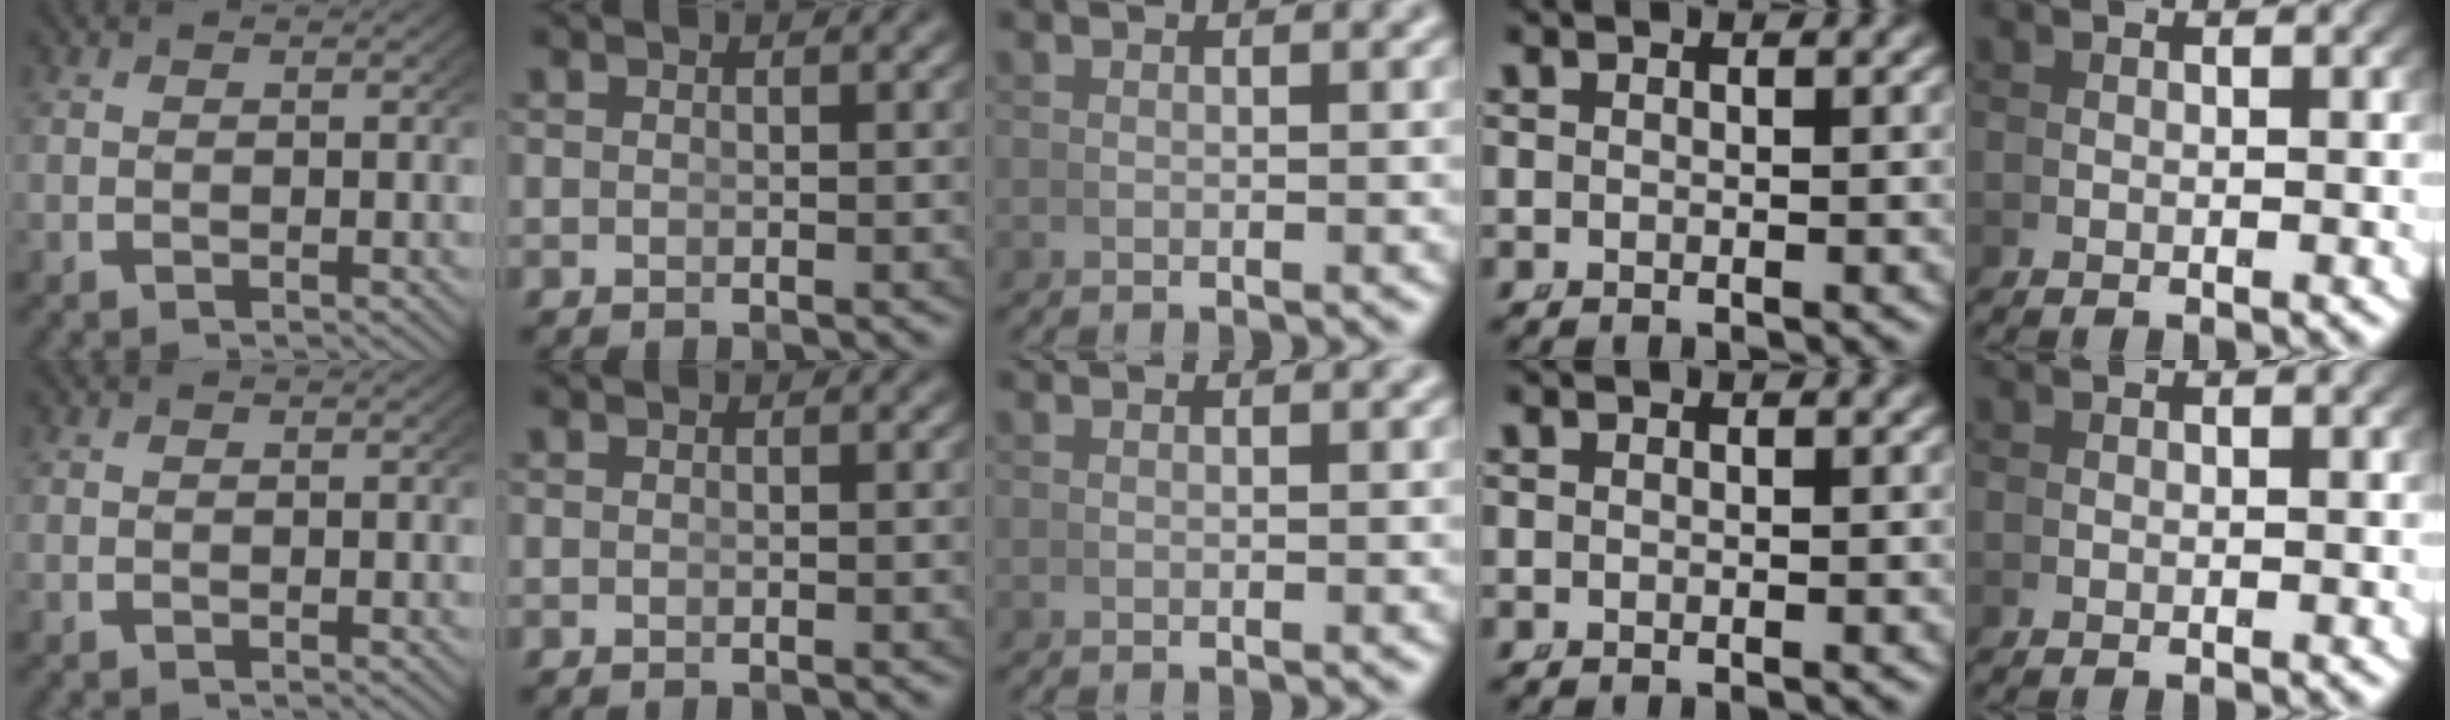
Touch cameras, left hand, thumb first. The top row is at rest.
{}